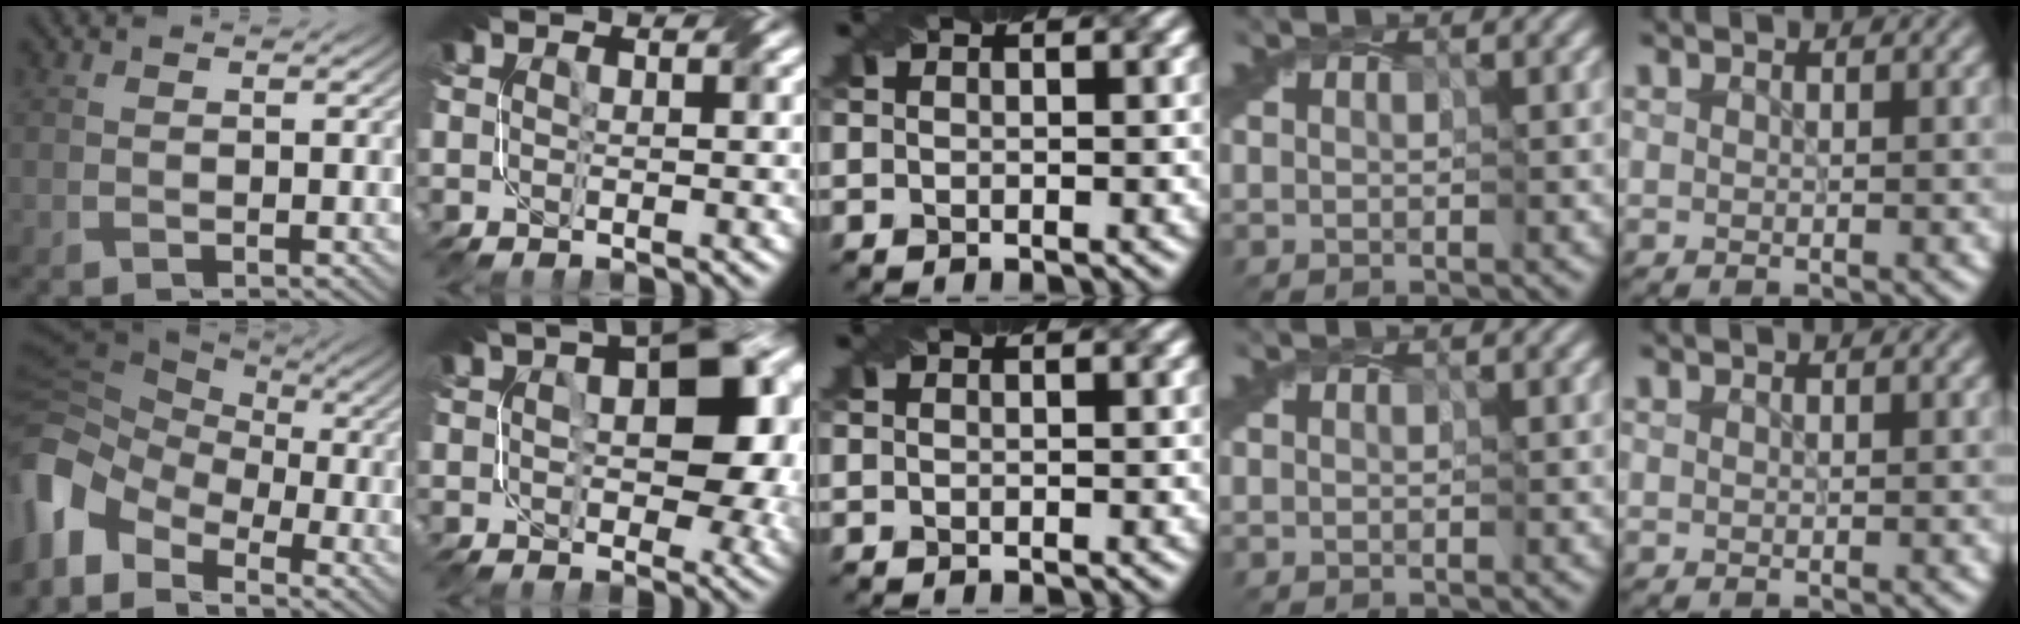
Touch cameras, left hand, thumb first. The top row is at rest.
{"thumb": {"total": 11.5, "force": [-5.1, 7.7, 6.8], "torque": [-0.193, -0.014, -0.104]}, "index": {"total": 11.3, "force": [1.6, 6.3, 9.3], "torque": [-0.126, 0.007, 0.023]}}